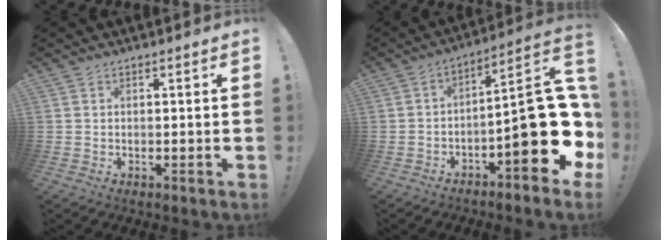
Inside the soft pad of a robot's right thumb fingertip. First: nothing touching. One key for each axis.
{"total": 20.1, "fx": -4.4, "fy": 6.5, "fz": 18.5, "tx": -0.258, "ty": 0.025, "tz": -0.060}